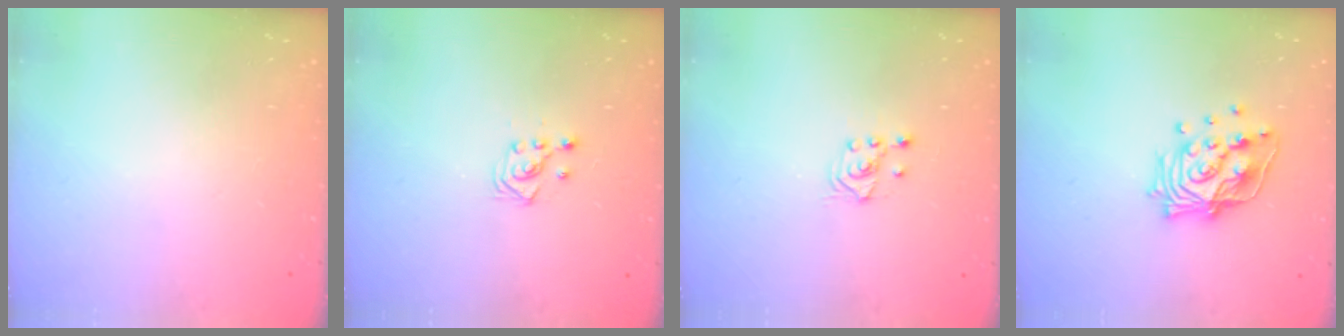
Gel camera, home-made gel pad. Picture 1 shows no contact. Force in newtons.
{"total": 3.0, "press": 2.8, "slide": 1.0}
{"total": 2.1, "press": 2.0, "slide": 0.8}
{"total": 15.0, "press": 14.8, "slide": 1.9}